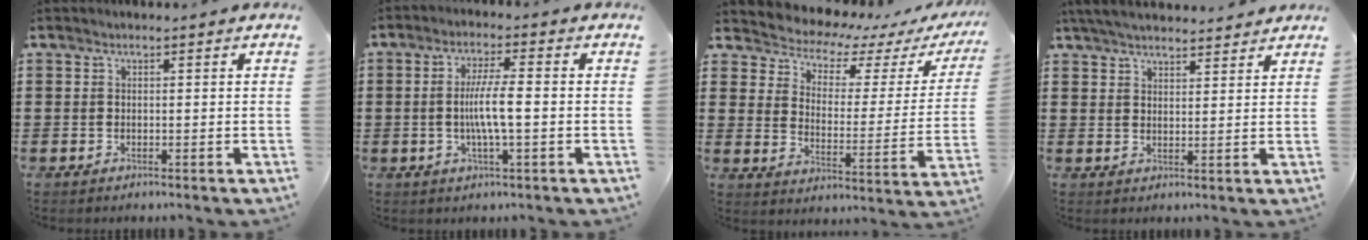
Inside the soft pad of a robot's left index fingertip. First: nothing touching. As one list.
[{"total": 6.3, "force": [-0.7, 0.8, 6.2], "torque": [-0.115, -0.001, -0.018]}, {"total": 4.1, "force": [3.9, 1.2, 0.7], "torque": [-0.043, -0.037, 0.059]}, {"total": 4.4, "force": [4.2, 0.4, 1.3], "torque": [-0.037, -0.012, 0.079]}]